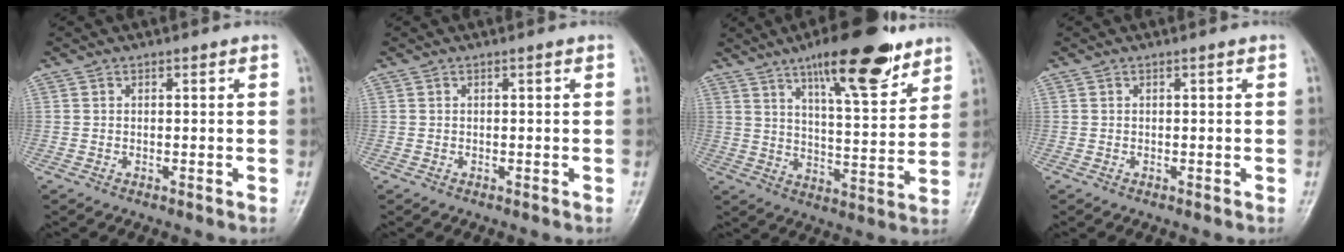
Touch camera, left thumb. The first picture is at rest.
{"total": 0.0}
{"total": 17.2, "force": [11.0, 4.9, 12.3], "torque": [-0.155, -0.055, 0.173]}
{"total": 0.0}